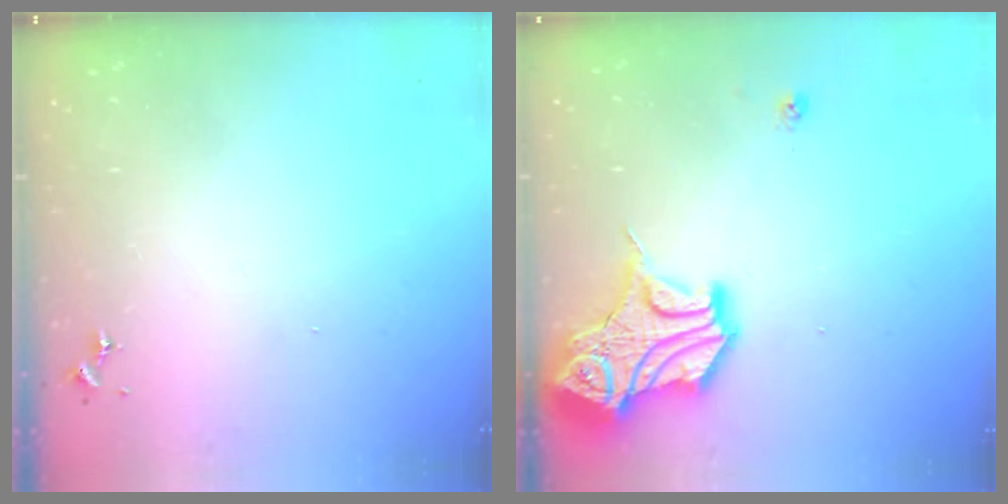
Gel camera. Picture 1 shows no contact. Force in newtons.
{"total": 17.8, "press": 17.7, "slide": 2.0}